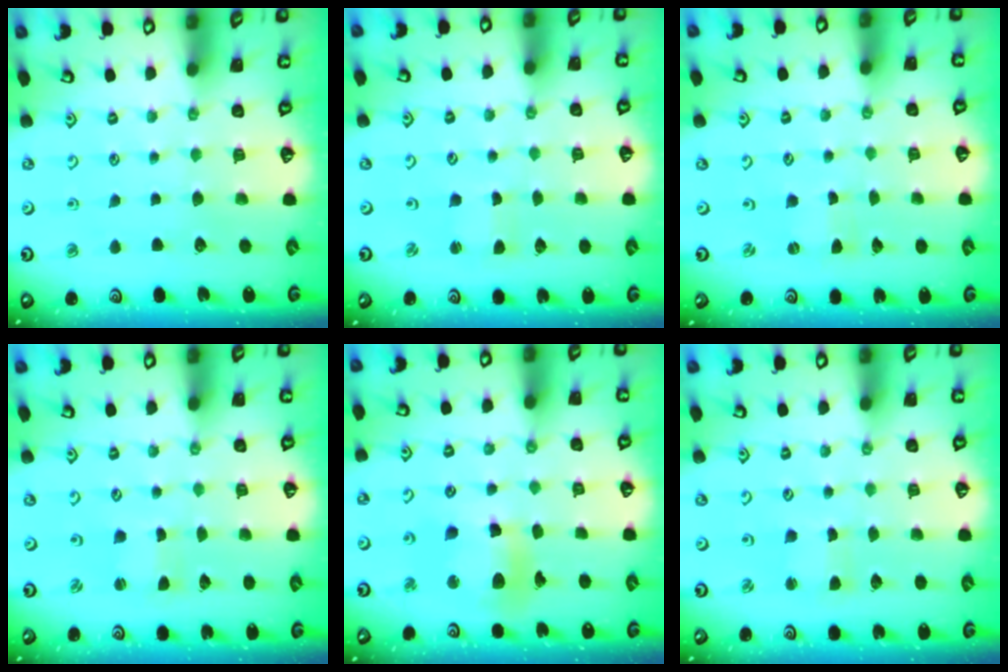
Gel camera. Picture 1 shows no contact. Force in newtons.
{"total": 1.4, "press": 1.4, "slide": 0.1}
{"total": 0.0}
{"total": 0.8, "press": 0.8, "slide": 0.0}
{"total": 11.8, "press": 11.7, "slide": 1.4}
{"total": 2.8, "press": 2.8, "slide": 0.2}